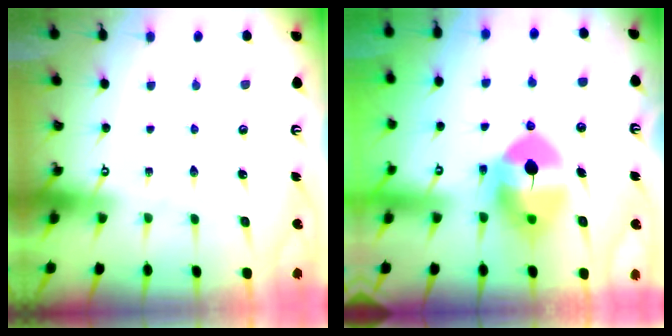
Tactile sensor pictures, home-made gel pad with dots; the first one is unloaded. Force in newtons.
{"total": 12.0, "press": 11.8, "slide": 2.0}